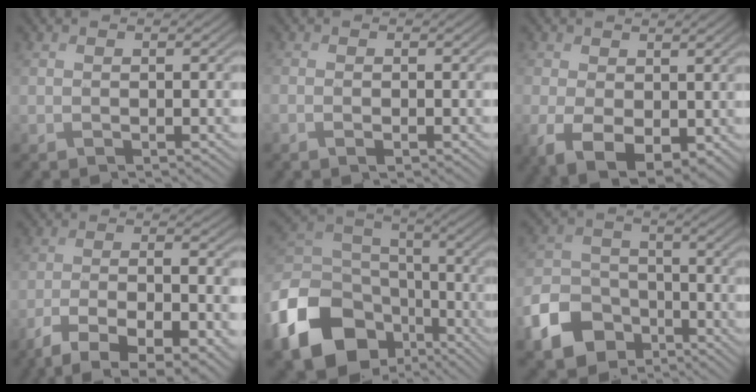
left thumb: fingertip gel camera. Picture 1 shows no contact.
{"total": 0.8, "force": [-0.8, 0.1, 0.2], "torque": [-0.001, -0.002, -0.017]}
{"total": 6.3, "force": [-0.7, 4.3, 4.5], "torque": [-0.100, -0.028, -0.014]}
{"total": 11.7, "force": [-7.0, 3.7, 8.5], "torque": [-0.143, -0.016, -0.111]}
{"total": 17.6, "force": [-8.7, 12.6, 8.7], "torque": [-0.249, -0.049, -0.160]}
{"total": 10.5, "force": [-6.3, 7.3, 4.1], "torque": [-0.104, -0.028, -0.130]}